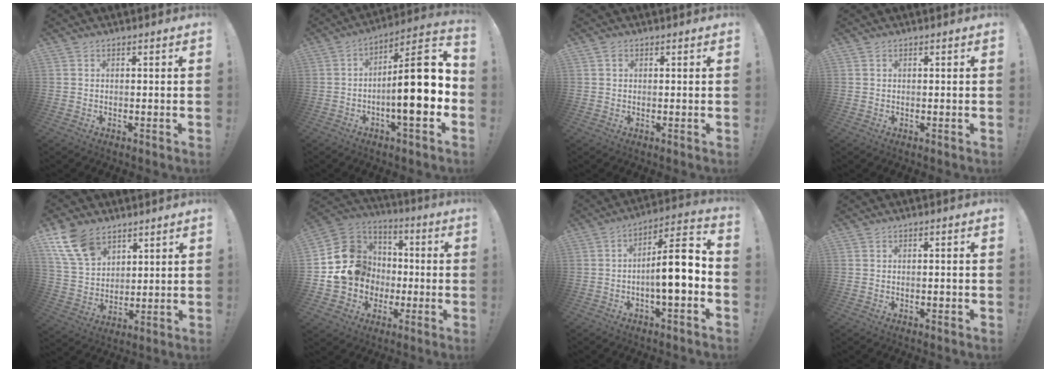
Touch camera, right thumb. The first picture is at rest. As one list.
[{"total": 18.9, "force": [-2.2, 4.2, 18.3], "torque": [-0.290, 0.011, -0.040]}, {"total": 0.8, "force": [0.4, 0.7, 0.2], "torque": [0.003, -0.002, 0.006]}, {"total": 0.0}, {"total": 14.1, "force": [8.3, 9.2, 6.8], "torque": [-0.131, -0.040, 0.165]}, {"total": 16.3, "force": [-1.2, 15.1, 5.9], "torque": [-0.078, 0.025, 0.006]}, {"total": 13.0, "force": [-2.0, 2.8, 12.5], "torque": [-0.203, 0.009, -0.038]}, {"total": 1.0, "force": [-0.6, 0.1, 0.8], "torque": [-0.017, 0.003, -0.009]}]